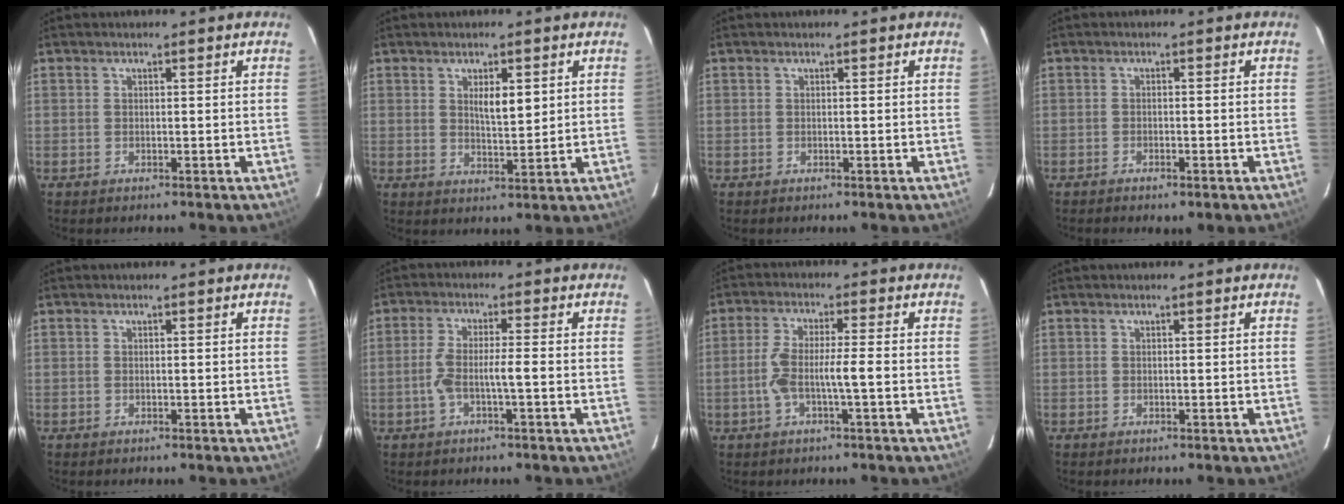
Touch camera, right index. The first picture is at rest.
{"total": 4.7, "force": [1.5, 1.5, 4.2], "torque": [-0.072, -0.001, 0.028]}
{"total": 0.0}
{"total": 2.4, "force": [-1.3, 0.8, 1.8], "torque": [-0.035, 0.000, -0.017]}
{"total": 0.0}
{"total": 5.1, "force": [-1.4, 0.7, 4.8], "torque": [-0.100, 0.016, -0.022]}
{"total": 6.4, "force": [-1.6, 0.7, 6.1], "torque": [-0.124, 0.015, -0.028]}
{"total": 0.0}